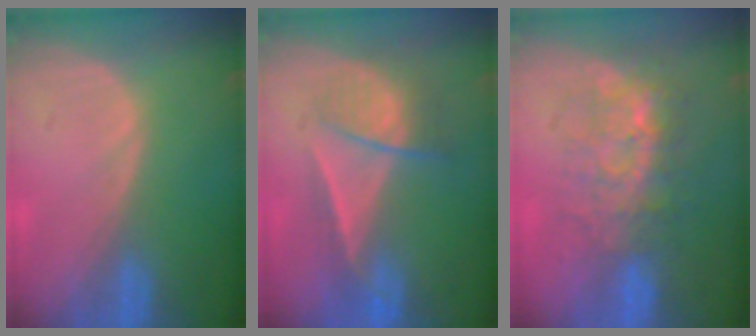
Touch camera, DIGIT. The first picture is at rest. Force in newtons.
{"total": 7.1, "press": 6.1, "slide": 3.7}
{"total": 8.4, "press": 7.6, "slide": 3.5}